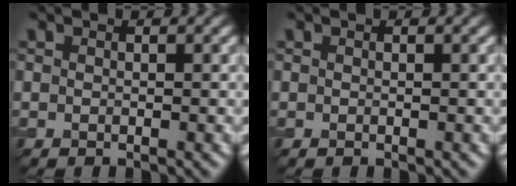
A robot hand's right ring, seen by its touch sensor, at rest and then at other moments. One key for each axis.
{"total": 0.0}